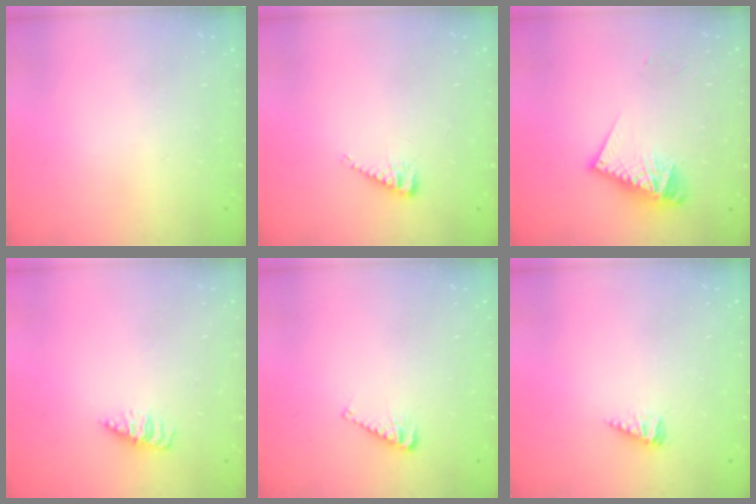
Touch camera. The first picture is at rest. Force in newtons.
{"total": 5.1, "press": 5.1, "slide": 0.5}
{"total": 11.4, "press": 11.4, "slide": 1.0}
{"total": 2.0, "press": 2.0, "slide": 0.3}
{"total": 5.1, "press": 5.0, "slide": 0.4}
{"total": 2.5, "press": 2.5, "slide": 0.3}